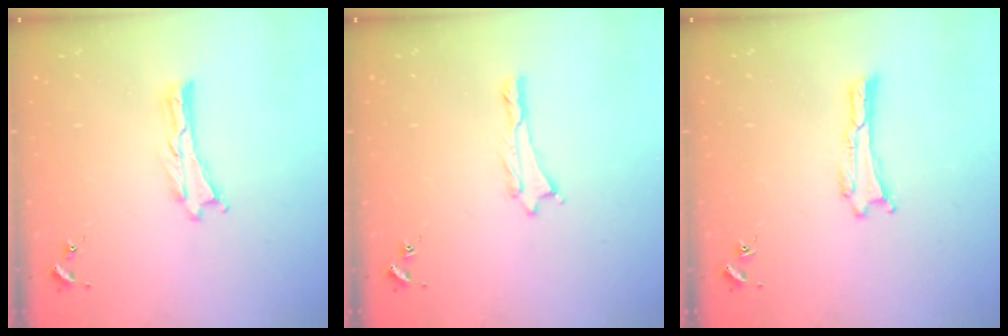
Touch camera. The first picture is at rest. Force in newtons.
{"total": 0.6, "press": 0.5, "slide": 0.2}
{"total": 0.0}